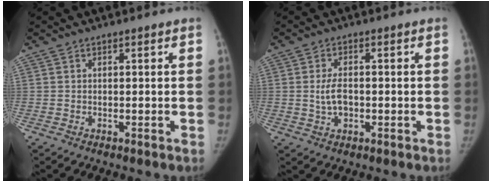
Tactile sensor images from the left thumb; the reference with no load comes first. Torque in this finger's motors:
{"motor_torque": [-0.42, -0.05, -0.26, 0.32, 0.03]}